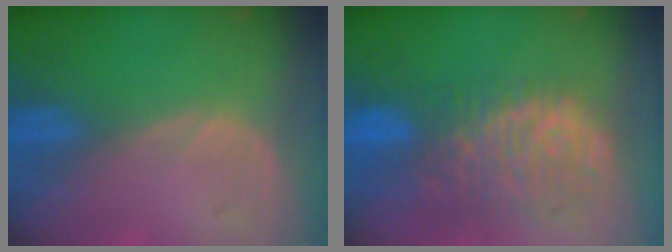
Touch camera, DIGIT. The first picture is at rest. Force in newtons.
{"total": 11.2, "press": 9.6, "slide": 5.9}